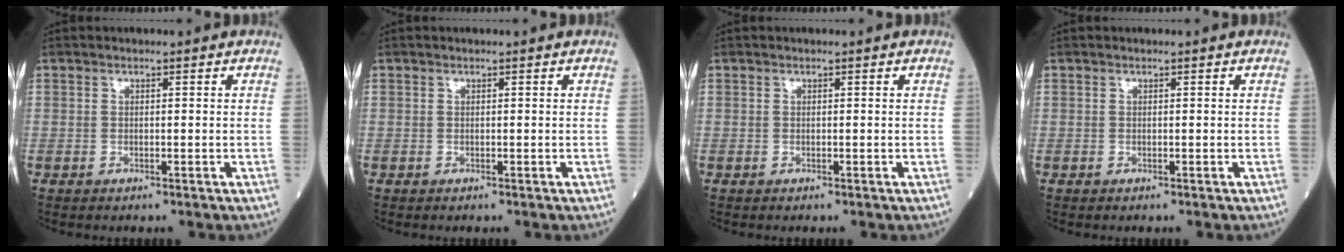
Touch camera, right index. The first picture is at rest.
{"total": 0.0}
{"total": 0.0}
{"total": 0.0}